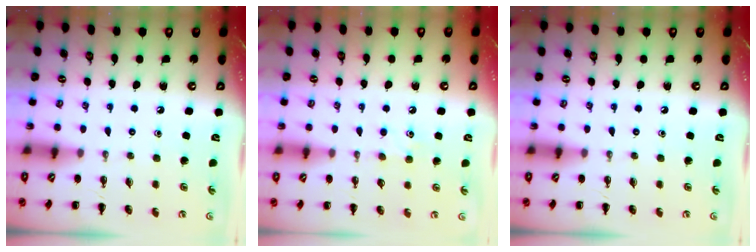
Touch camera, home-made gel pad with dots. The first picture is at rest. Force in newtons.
{"total": 5.6, "press": 5.4, "slide": 1.6}
{"total": 0.0}